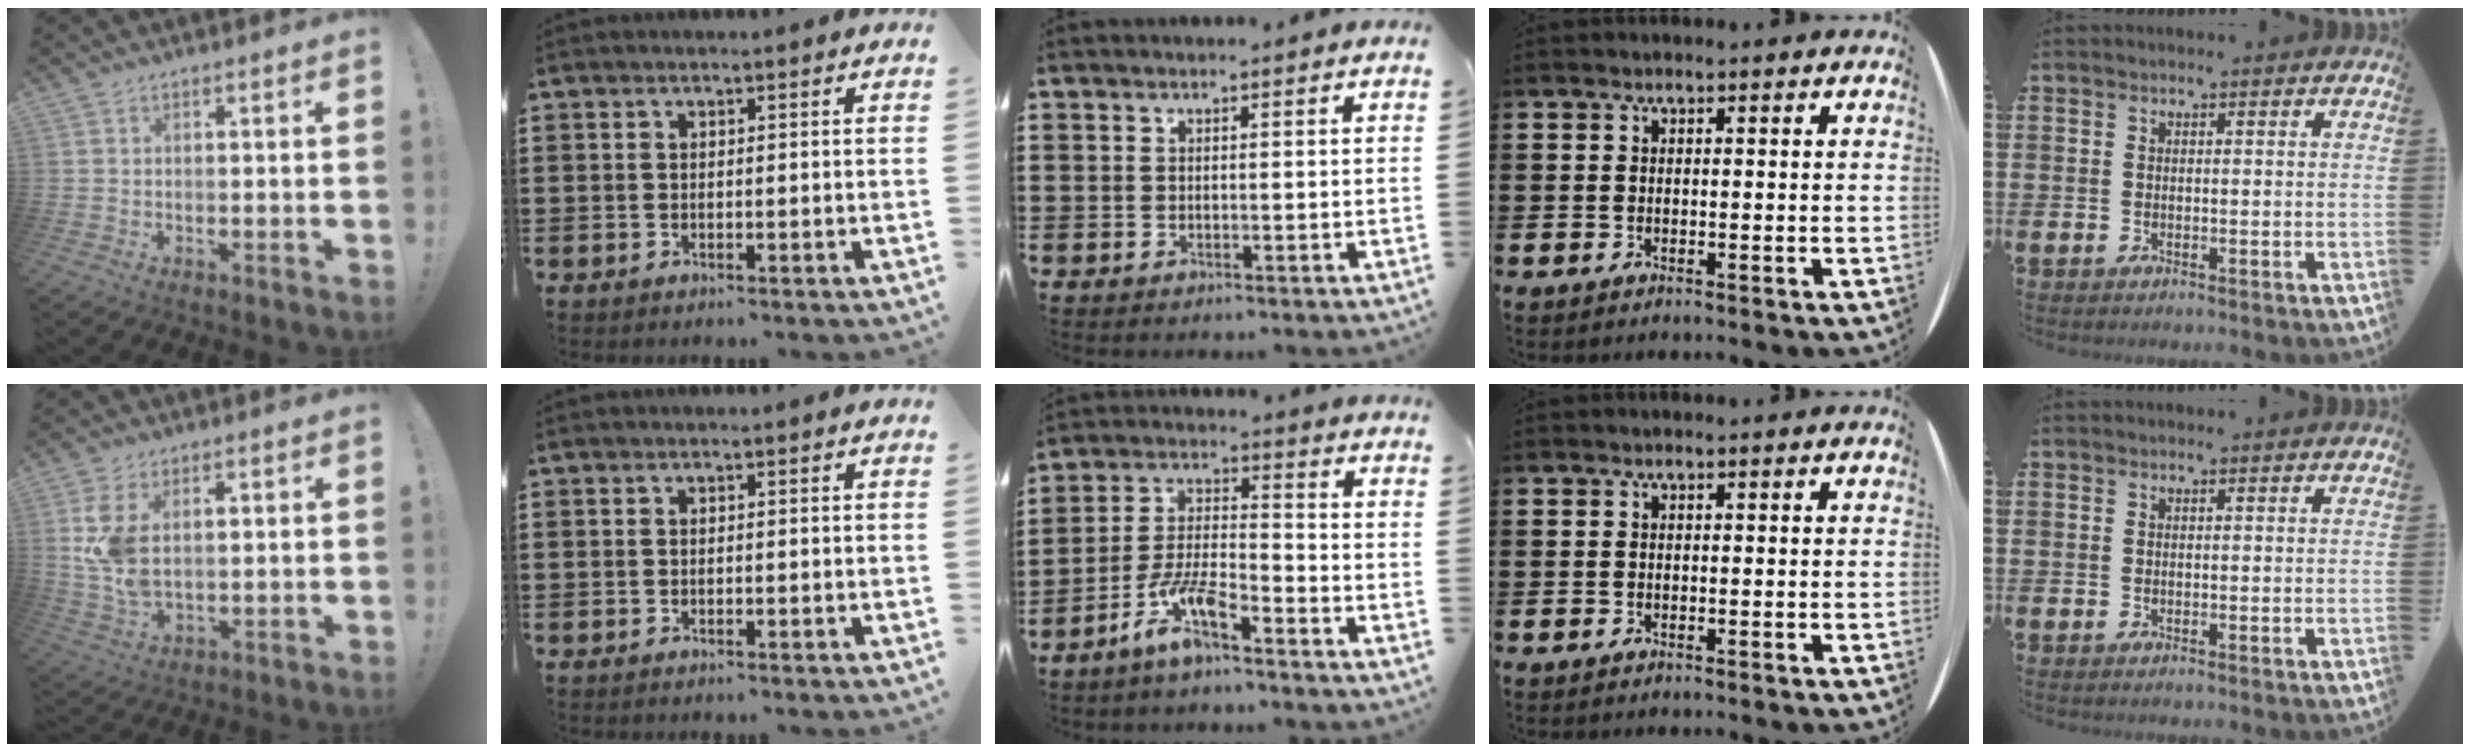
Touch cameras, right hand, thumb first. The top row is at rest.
{"thumb": {"total": 9.1, "force": [2.5, 5.4, 6.9], "torque": [-0.126, -0.019, 0.042]}, "middle": {"total": 7.5, "force": [-5.3, 1.5, 5.1], "torque": [-0.118, -0.006, -0.105]}}